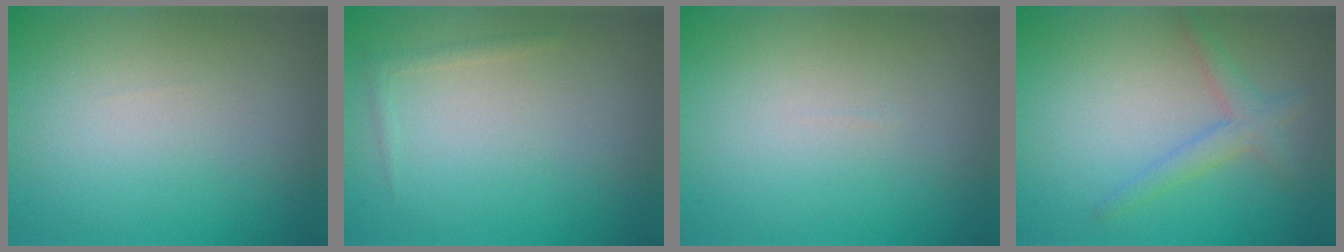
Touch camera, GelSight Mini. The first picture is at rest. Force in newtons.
{"total": 0.8, "press": 0.8, "slide": 0.1}
{"total": 0.0}
{"total": 2.2, "press": 2.2, "slide": 0.1}